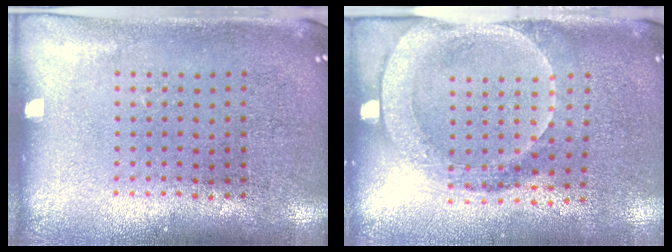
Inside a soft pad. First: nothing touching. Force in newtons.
{"total": 1.7, "press": 1.5, "slide": 0.8}